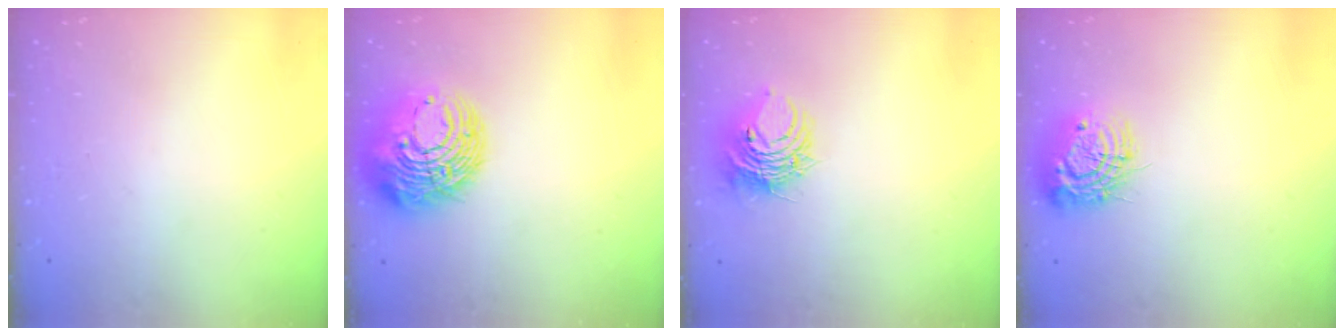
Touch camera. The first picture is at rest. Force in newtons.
{"total": 16.6, "press": 16.5, "slide": 1.8}
{"total": 8.2, "press": 8.2, "slide": 1.0}
{"total": 12.0, "press": 12.0, "slide": 0.8}